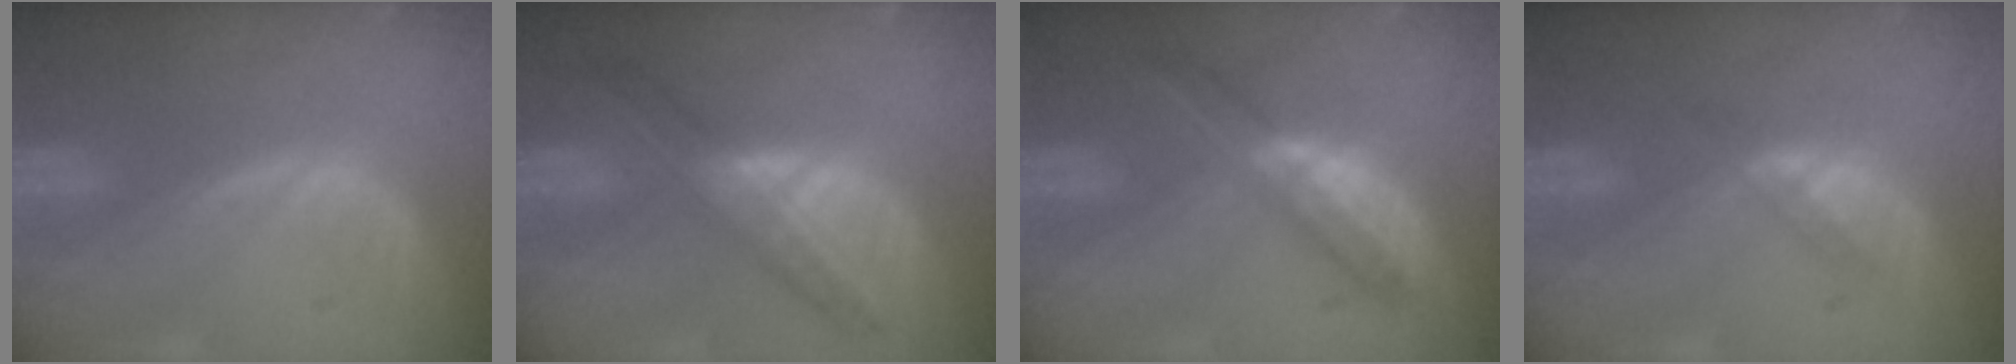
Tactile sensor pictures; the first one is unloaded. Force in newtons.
{"total": 6.9, "press": 6.6, "slide": 1.7}
{"total": 5.6, "press": 5.2, "slide": 1.9}
{"total": 1.8, "press": 1.8, "slide": 0.2}